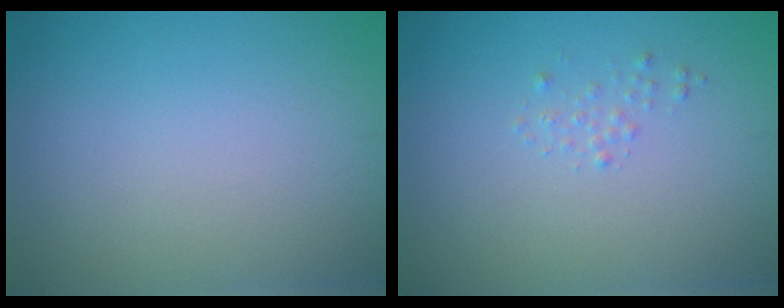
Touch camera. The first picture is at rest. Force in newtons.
{"total": 0.7, "press": 0.7, "slide": 0.1}